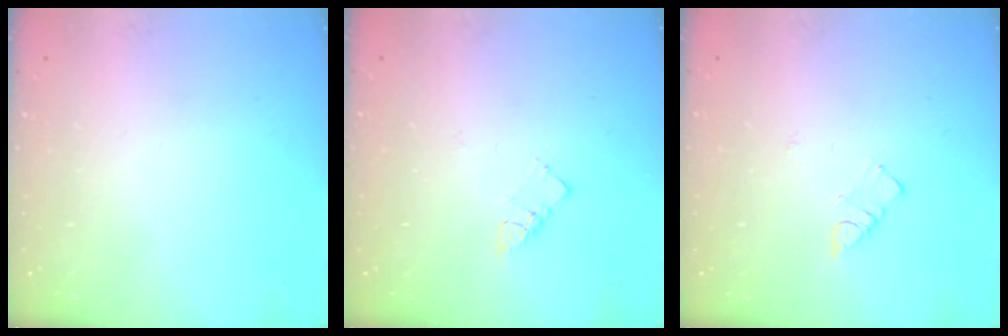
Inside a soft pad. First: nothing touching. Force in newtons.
{"total": 3.6, "press": 3.5, "slide": 0.2}
{"total": 2.3, "press": 2.3, "slide": 0.4}